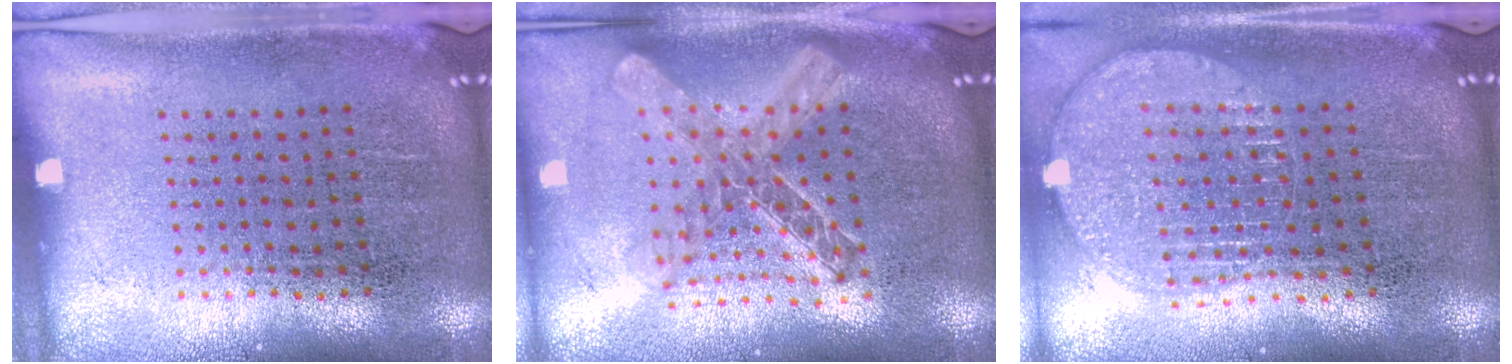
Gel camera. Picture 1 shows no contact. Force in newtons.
{"total": 2.1, "press": 1.8, "slide": 1.2}
{"total": 1.6, "press": 1.4, "slide": 0.8}